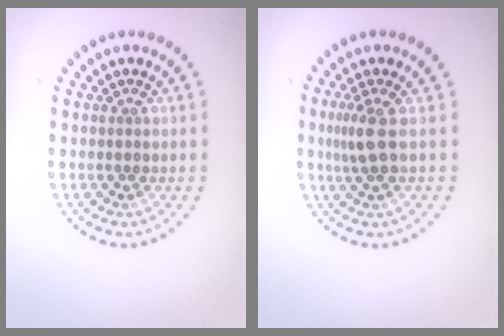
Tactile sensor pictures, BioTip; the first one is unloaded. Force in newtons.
{"total": 2.0, "press": 1.6, "slide": 1.2}